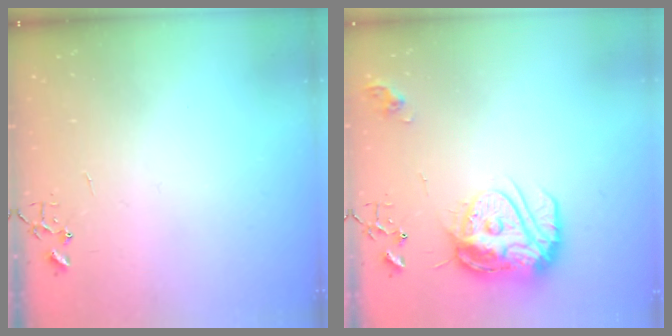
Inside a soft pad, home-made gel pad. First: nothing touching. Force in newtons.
{"total": 15.4, "press": 15.3, "slide": 1.6}